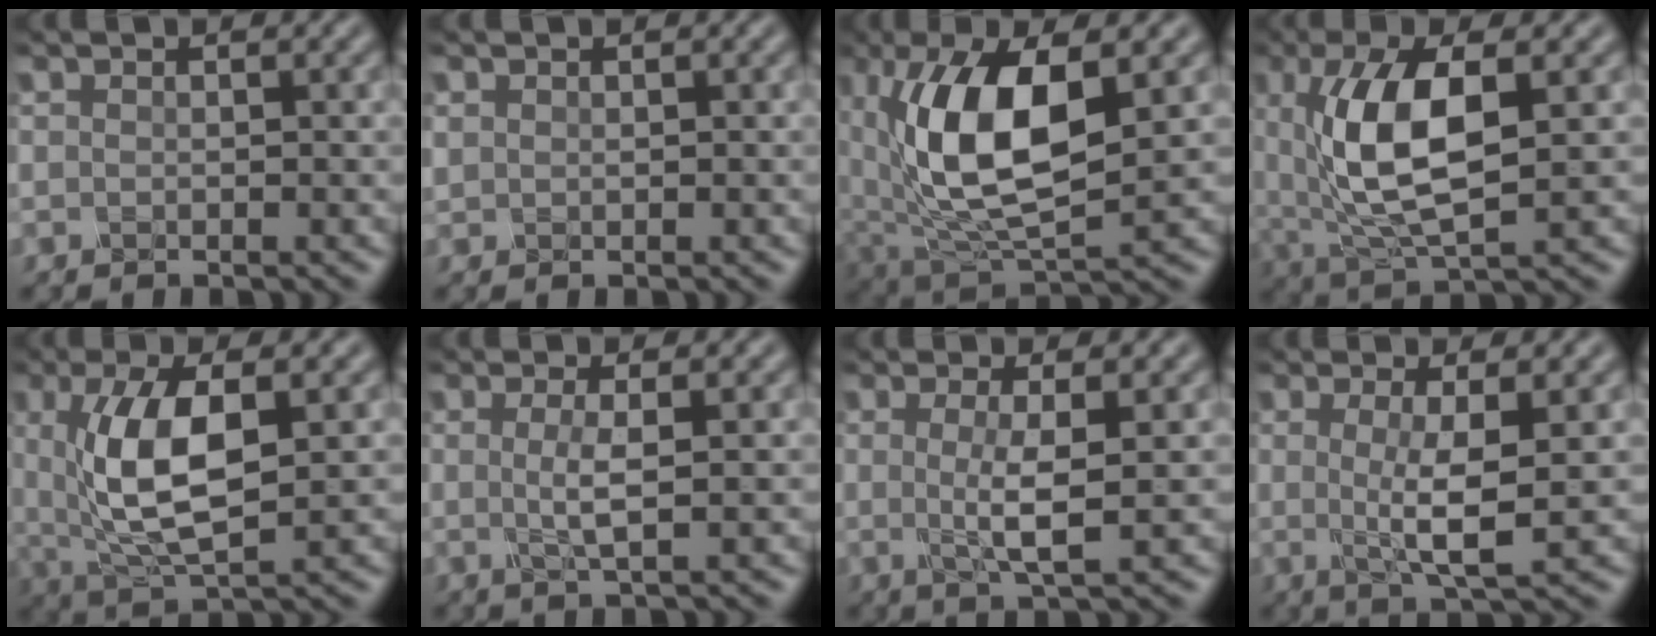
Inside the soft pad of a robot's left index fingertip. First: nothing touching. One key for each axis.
{"total": 0.6, "fx": 0.3, "fy": 0.5, "fz": 0.1, "tx": -0.003, "ty": -0.002, "tz": 0.009}
{"total": 11.5, "fx": 2.0, "fy": 5.6, "fz": 9.9, "tx": -0.188, "ty": 0.001, "tz": 0.034}
{"total": 8.6, "fx": 1.2, "fy": 3.4, "fz": 7.8, "tx": -0.156, "ty": -0.002, "tz": 0.023}
{"total": 7.7, "fx": 1.0, "fy": 2.9, "fz": 7.1, "tx": -0.144, "ty": -0.006, "tz": 0.021}
{"total": 2.4, "fx": 0.2, "fy": 0.5, "fz": 2.3, "tx": -0.046, "ty": -0.003, "tz": 0.003}
{"total": 3.4, "fx": 0.3, "fy": 0.6, "fz": 3.3, "tx": -0.062, "ty": -0.008, "tz": 0.006}
{"total": 4.3, "fx": 0.4, "fy": 0.8, "fz": 4.2, "tx": -0.078, "ty": -0.009, "tz": 0.008}